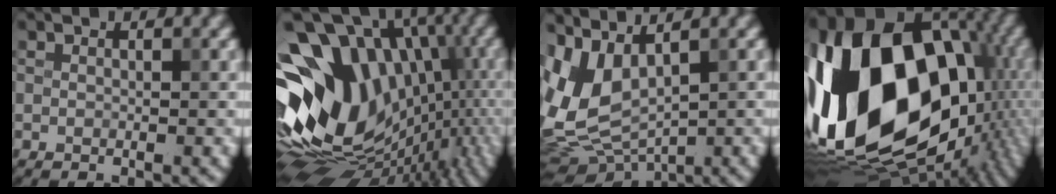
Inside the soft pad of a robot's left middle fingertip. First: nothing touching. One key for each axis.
{"total": 18.1, "fx": 1.5, "fy": 12.1, "fz": 13.4, "tx": -0.198, "ty": -0.007, "tz": 0.056}
{"total": 7.6, "fx": 1.4, "fy": 4.3, "fz": 6.1, "tx": -0.140, "ty": -0.010, "tz": 0.034}
{"total": 22.6, "fx": -0.5, "fy": 14.9, "fz": 17.0, "tx": -0.346, "ty": -0.040, "tz": 0.015}